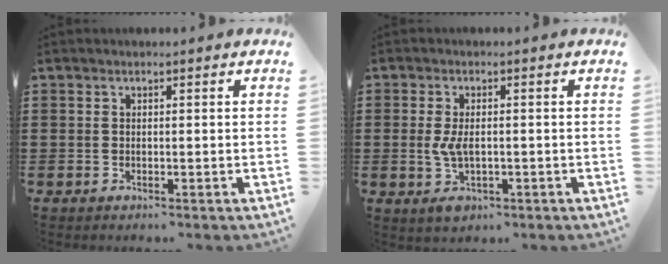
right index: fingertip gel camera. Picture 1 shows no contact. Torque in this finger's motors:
{"motor_torque": [0.40, 0.40, 0.48, 0.08]}